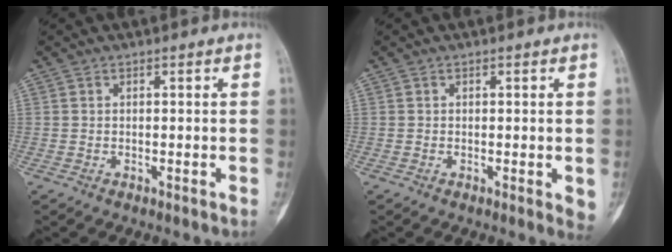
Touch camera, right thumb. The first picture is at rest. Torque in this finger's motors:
{"motor_torque": [0.59, 0.88, 0.41, -0.22, 0.18]}